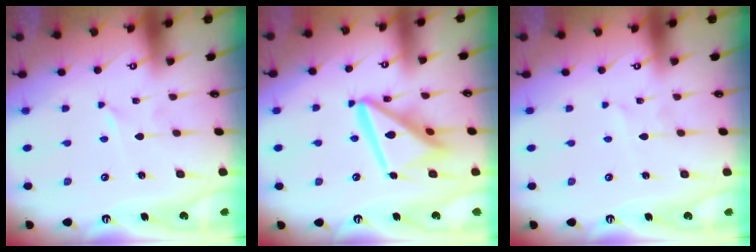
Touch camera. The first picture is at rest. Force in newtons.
{"total": 16.6, "press": 16.5, "slide": 1.7}
{"total": 1.4, "press": 1.4, "slide": 0.1}